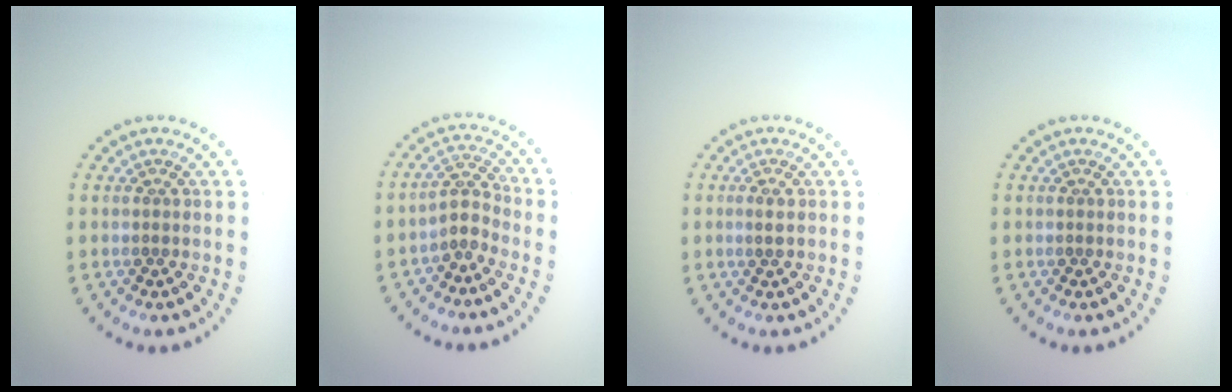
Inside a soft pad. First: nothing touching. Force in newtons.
{"total": 2.2, "press": 1.6, "slide": 1.5}
{"total": 0.9, "press": 0.8, "slide": 0.1}
{"total": 0.0}